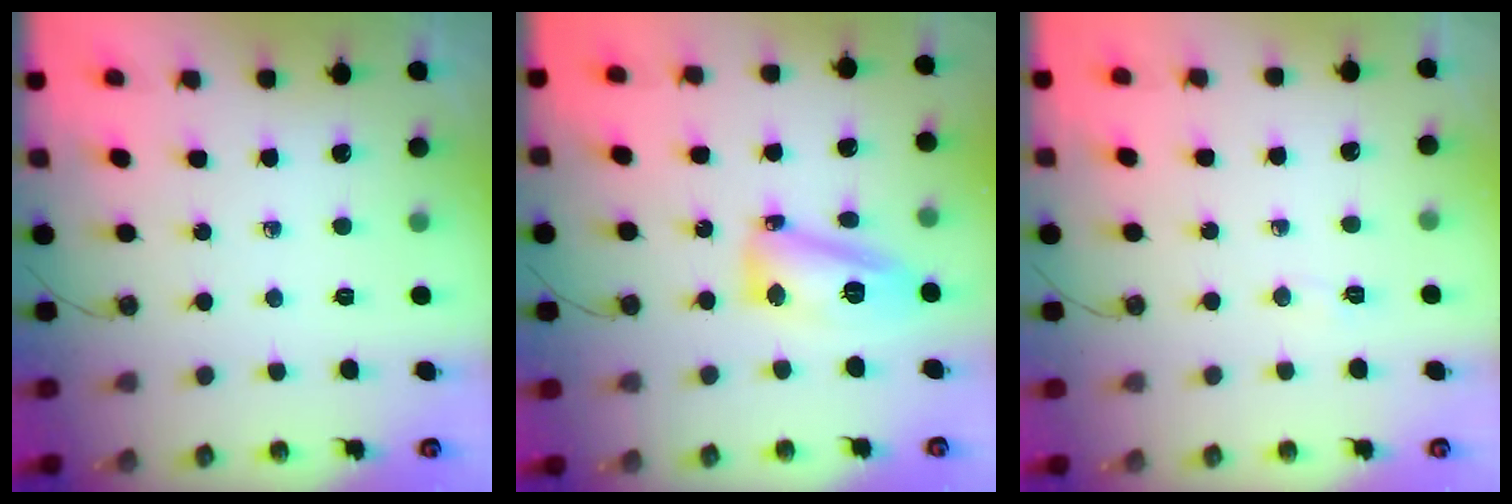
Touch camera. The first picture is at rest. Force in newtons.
{"total": 14.1, "press": 14.0, "slide": 1.4}
{"total": 3.7, "press": 3.4, "slide": 1.3}